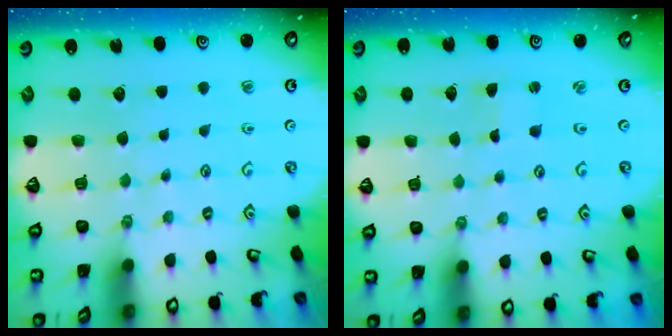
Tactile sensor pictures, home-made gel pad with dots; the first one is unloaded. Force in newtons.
{"total": 0.0}